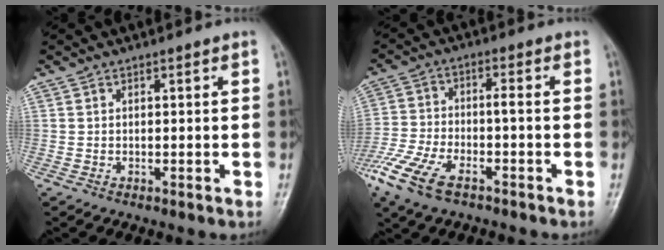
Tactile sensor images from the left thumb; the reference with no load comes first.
{"total": 12.0, "force": [-6.6, 4.3, 9.0], "torque": [-0.205, 0.014, -0.127]}